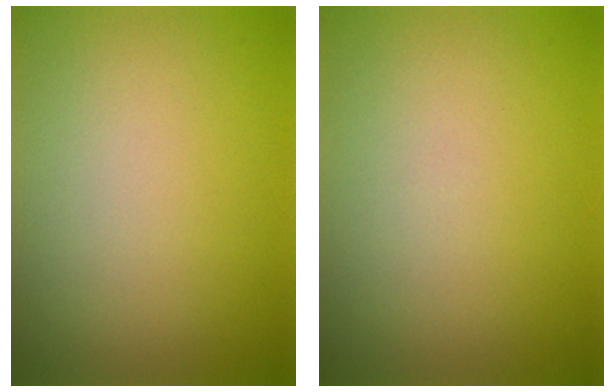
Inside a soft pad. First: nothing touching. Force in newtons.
{"total": 0.0}